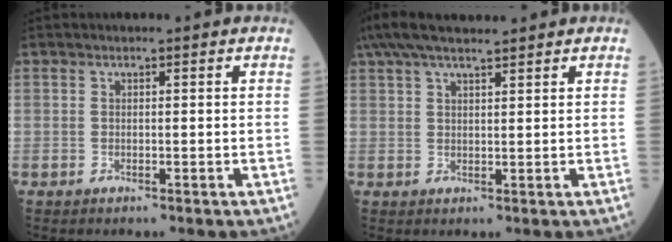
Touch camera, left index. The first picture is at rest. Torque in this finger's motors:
{"motor_torque": [1.17, -0.97, 0.22, 0.05]}